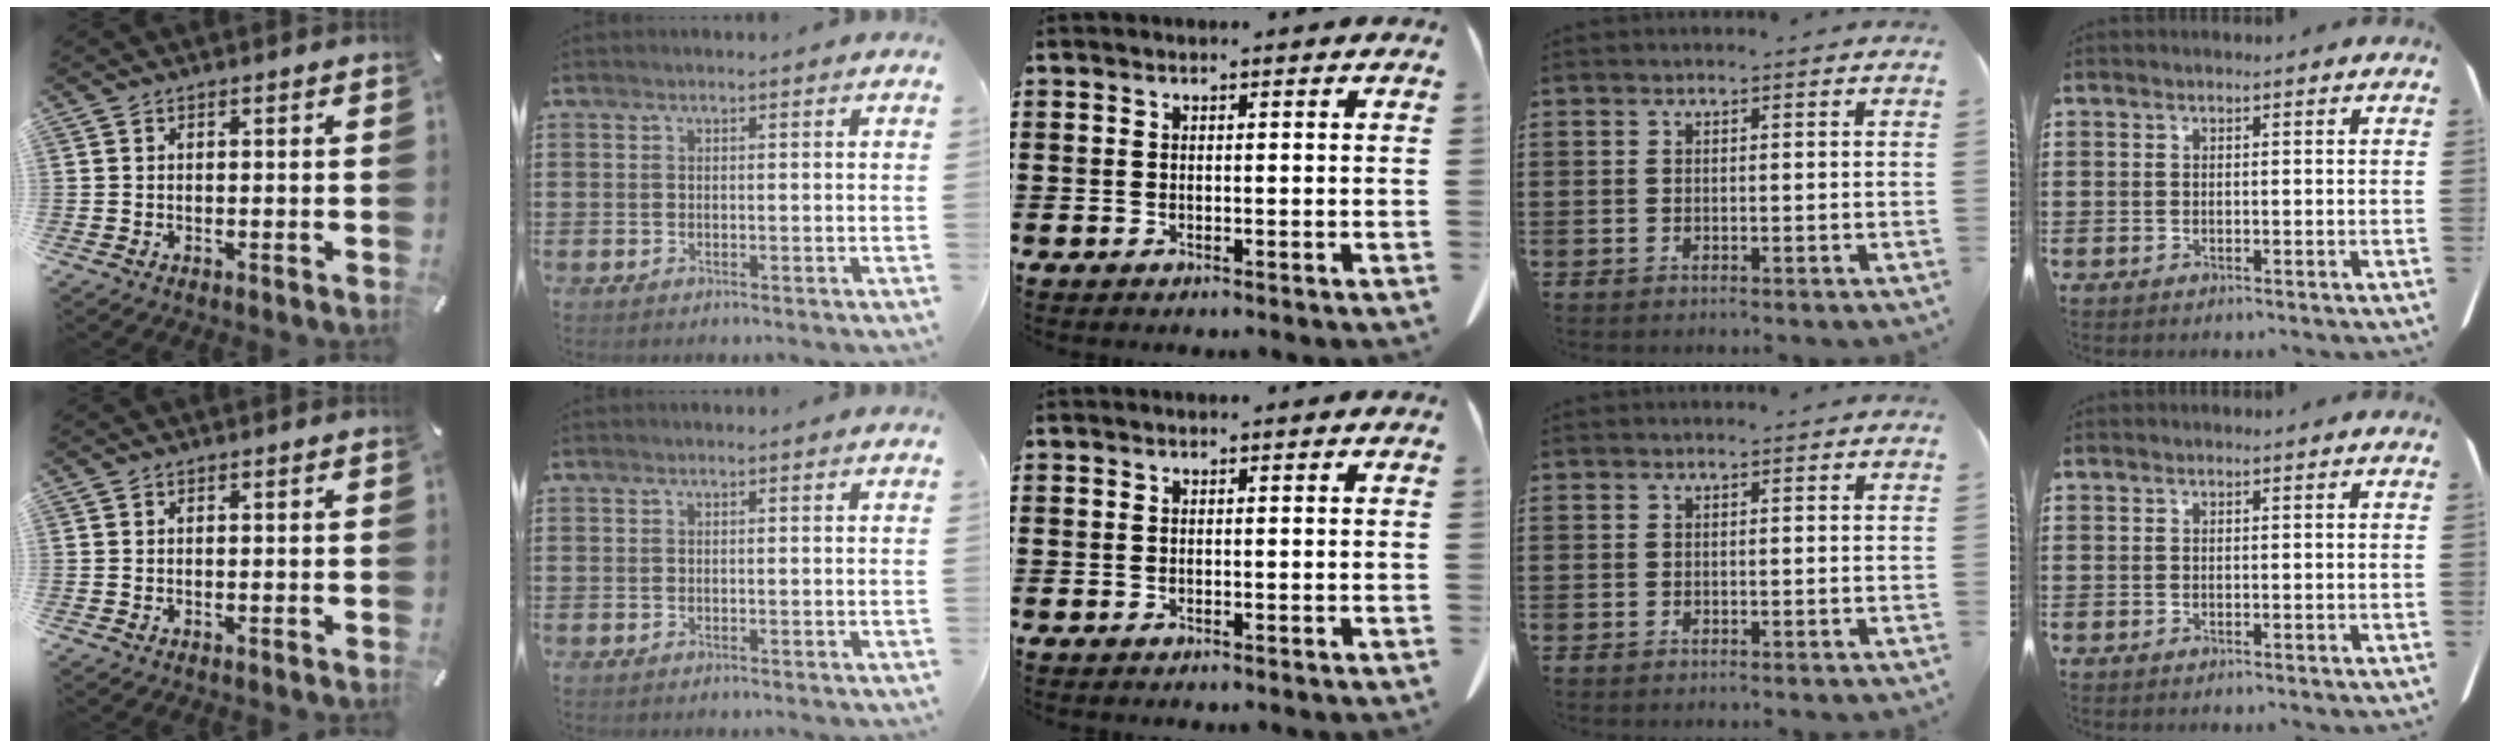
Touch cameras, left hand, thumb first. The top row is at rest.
{}